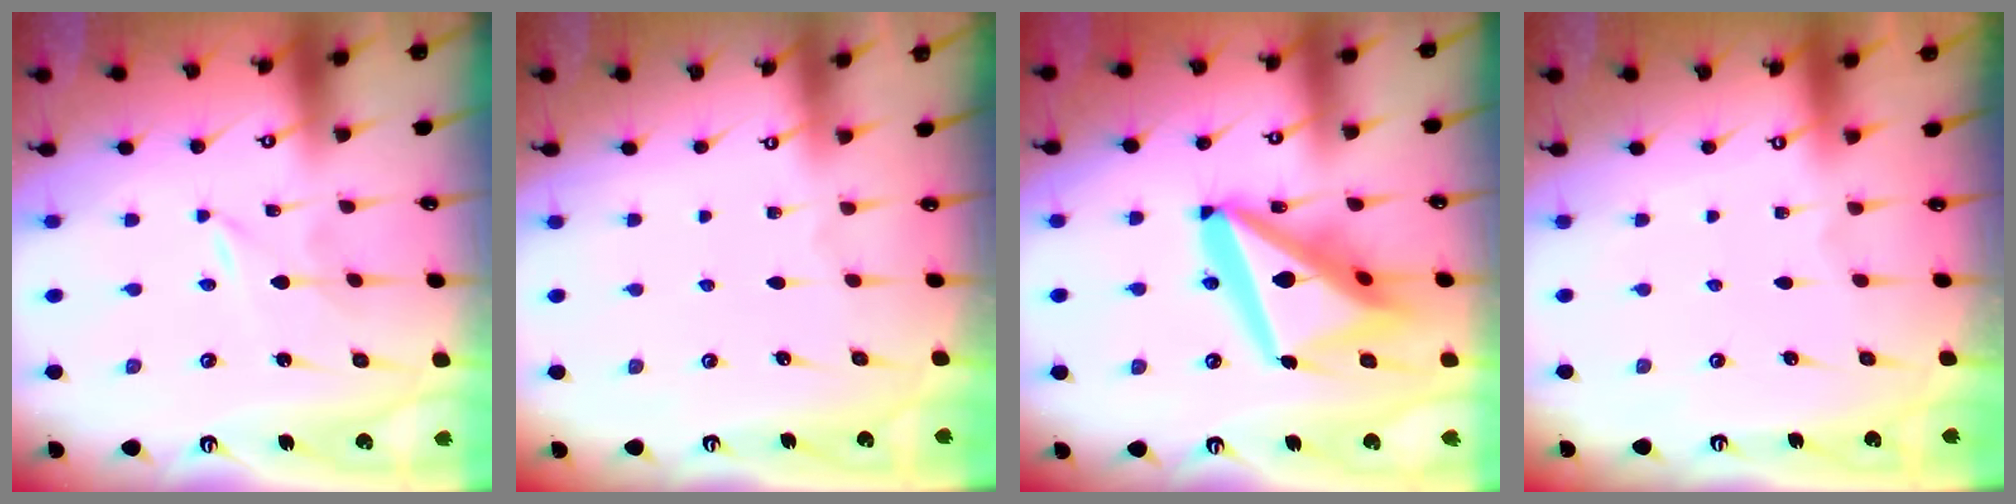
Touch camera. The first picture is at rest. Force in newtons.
{"total": 0.5, "press": 0.5, "slide": 0.1}
{"total": 22.4, "press": 22.2, "slide": 2.9}
{"total": 0.0}